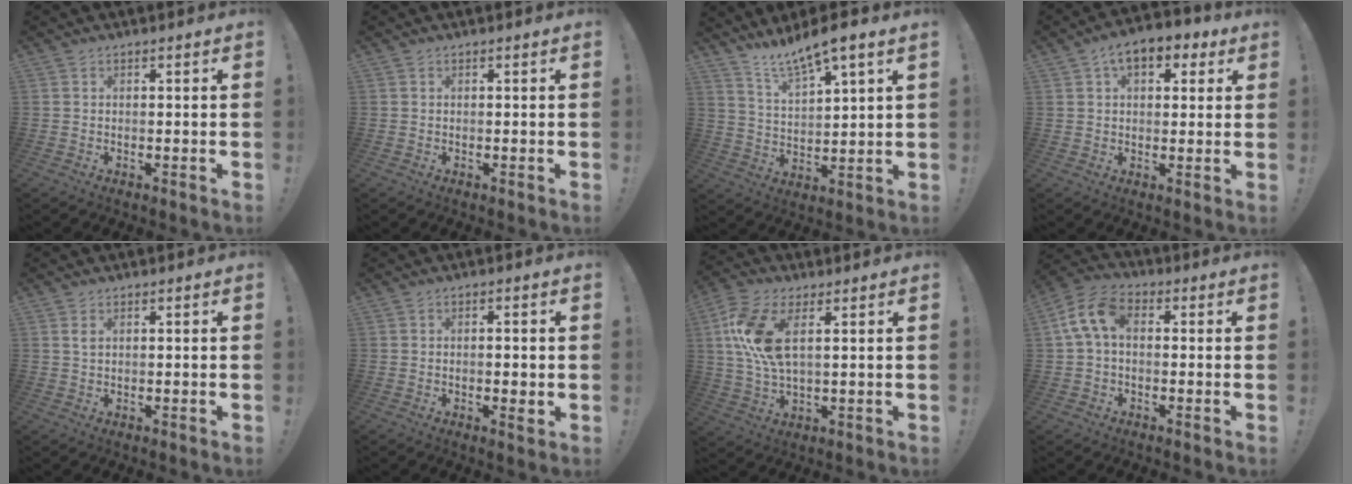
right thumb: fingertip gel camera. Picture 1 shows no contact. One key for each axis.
{"total": 0.0}
{"total": 9.2, "fx": 8.2, "fy": 0.6, "fz": 4.0, "tx": -0.072, "ty": -0.060, "tz": 0.141}
{"total": 8.9, "fx": 4.2, "fy": 5.1, "fz": 6.0, "tx": -0.076, "ty": -0.010, "tz": 0.071}
{"total": 1.4, "fx": 0.7, "fy": 0.6, "fz": 1.1, "tx": -0.019, "ty": 0.000, "tz": 0.010}
{"total": 2.4, "fx": -0.4, "fy": 0.8, "fz": 2.3, "tx": -0.021, "ty": 0.000, "tz": -0.008}
{"total": 12.4, "fx": 4.0, "fy": 5.7, "fz": 10.3, "tx": -0.207, "ty": -0.017, "tz": 0.075}
{"total": 9.6, "fx": 1.6, "fy": 5.6, "fz": 7.7, "tx": -0.162, "ty": 0.006, "tz": 0.034}